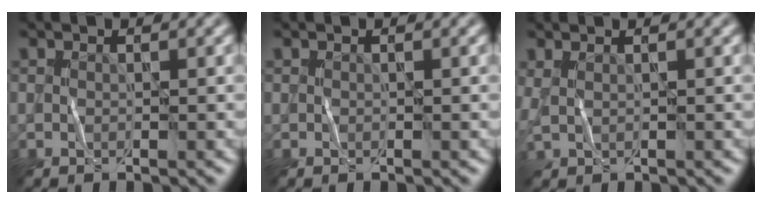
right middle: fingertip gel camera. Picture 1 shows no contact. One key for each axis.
{"total": 0.0}
{"total": 1.2, "fx": 0.7, "fy": 0.4, "fz": 0.8, "tx": -0.021, "ty": 0.000, "tz": 0.019}